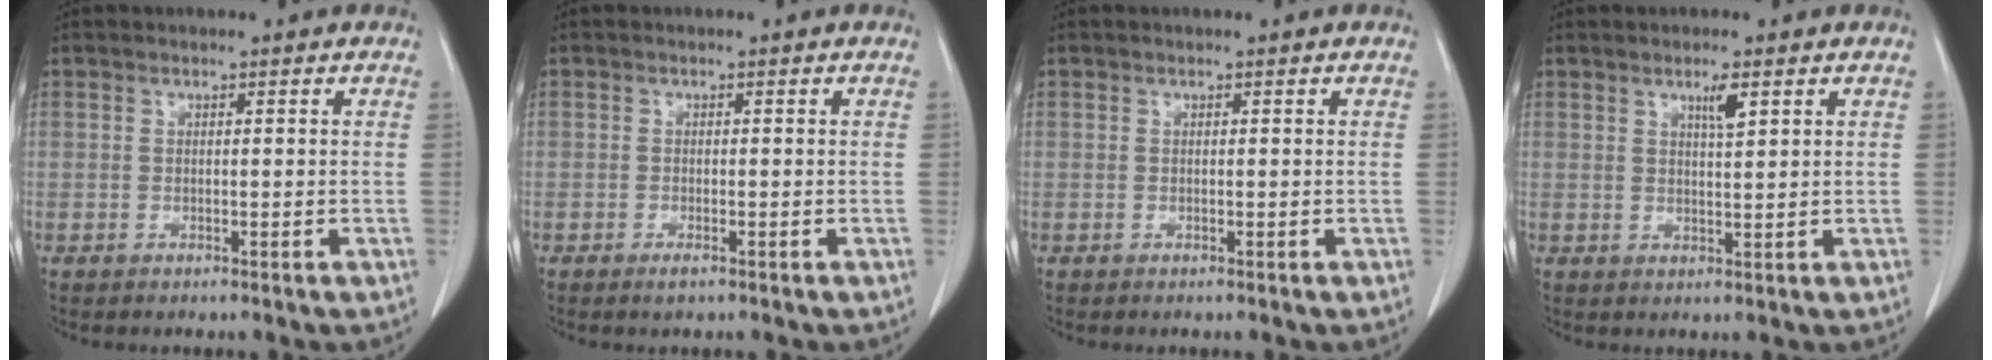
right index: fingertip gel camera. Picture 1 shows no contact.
{"total": 1.1, "force": [-0.8, 0.2, 0.7], "torque": [-0.013, -0.002, -0.011]}
{"total": 0.0}
{"total": 2.6, "force": [1.4, 0.2, 2.2], "torque": [-0.039, -0.003, 0.026]}